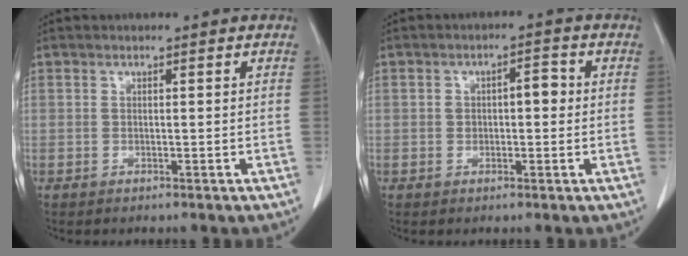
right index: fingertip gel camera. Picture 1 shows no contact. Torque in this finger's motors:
{"motor_torque": [0.11, -0.04, 0.06, 0.01]}